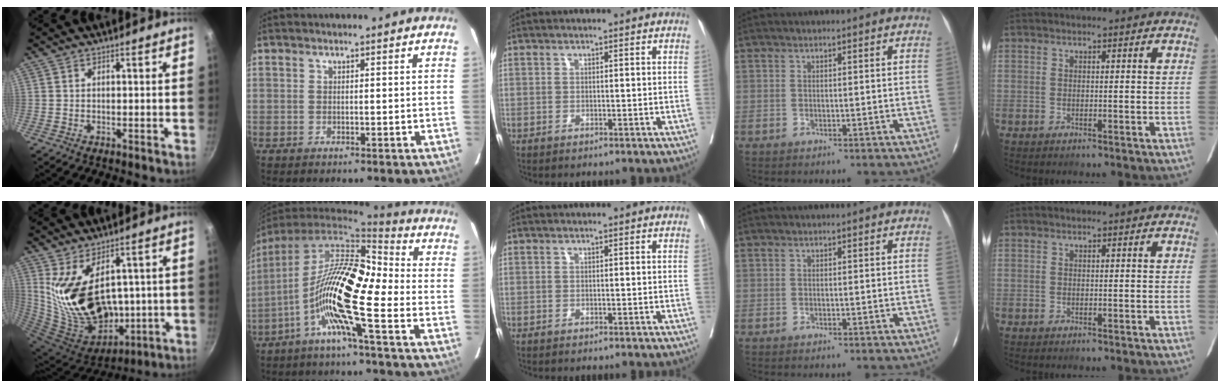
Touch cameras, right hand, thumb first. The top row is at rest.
{"thumb": {"total": 19.0, "force": [3.2, 11.6, 14.7], "torque": [-0.255, -0.028, 0.100]}, "index": {"total": 16.0, "force": [-5.4, 1.3, 15.0], "torque": [-0.278, 0.007, -0.107]}}